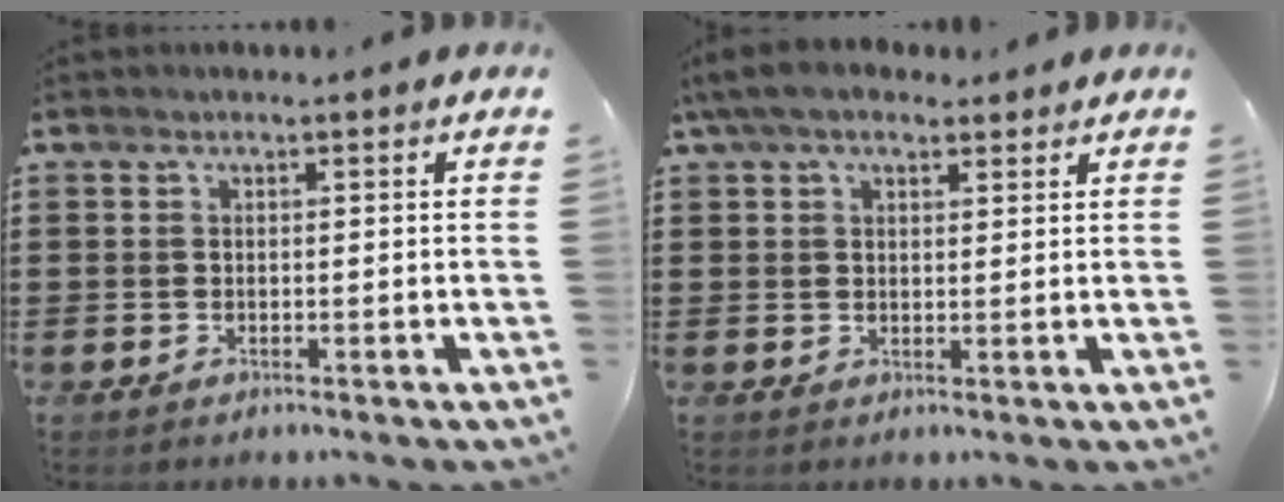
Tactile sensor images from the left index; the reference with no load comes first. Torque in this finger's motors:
{"motor_torque": [2.14, 0.00, 0.42, 0.21]}